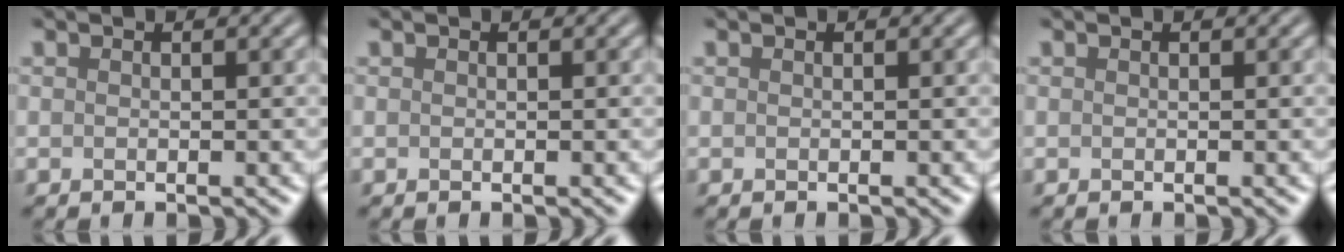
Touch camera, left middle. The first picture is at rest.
{"total": 0.0}
{"total": 0.0}
{"total": 0.0}